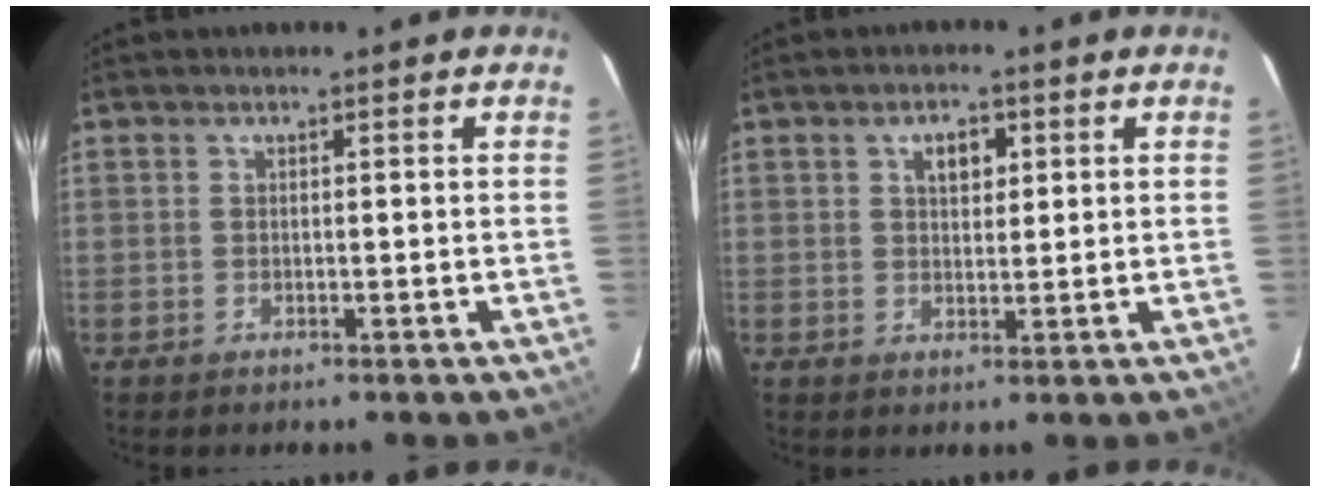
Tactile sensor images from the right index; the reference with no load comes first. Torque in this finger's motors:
{"motor_torque": [0.23, 0.17, 0.08, 0.06]}